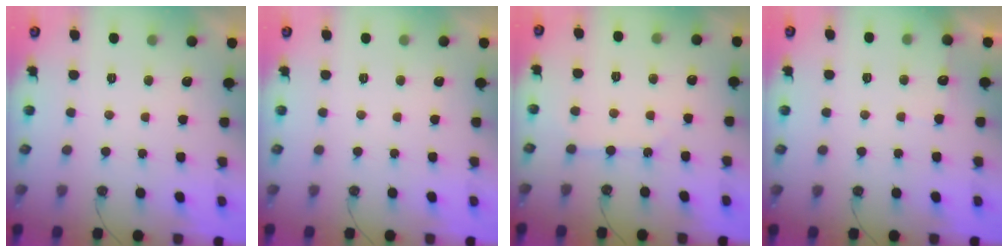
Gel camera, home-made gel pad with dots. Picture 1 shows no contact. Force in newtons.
{"total": 0.0}
{"total": 3.3, "press": 3.2, "slide": 0.3}
{"total": 3.8, "press": 3.8, "slide": 0.4}